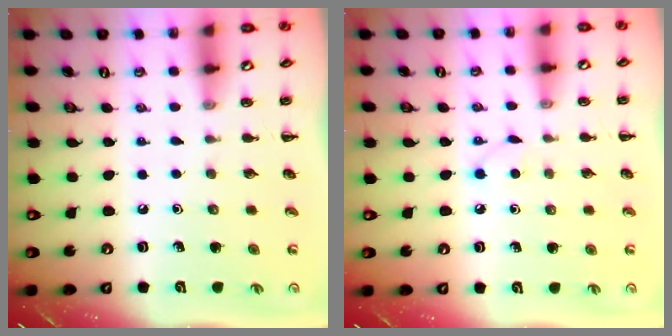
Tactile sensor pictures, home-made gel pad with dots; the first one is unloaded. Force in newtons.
{"total": 2.9, "press": 2.7, "slide": 0.9}